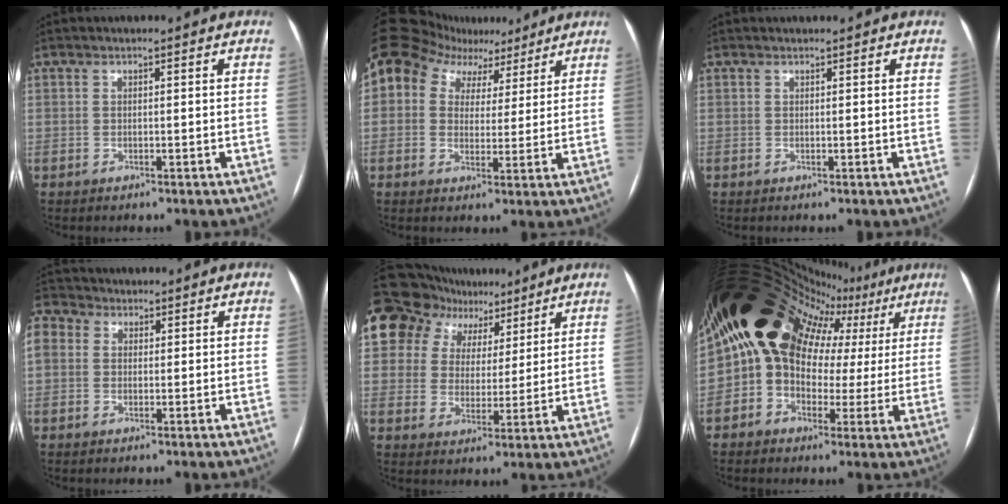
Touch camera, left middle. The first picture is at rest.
{"total": 11.5, "force": [7.5, 7.8, 3.7], "torque": [-0.071, 0.046, 0.107]}
{"total": 0.6, "force": [0.5, 0.3, 0.3], "torque": [-0.010, 0.011, 0.008]}
{"total": 13.9, "force": [4.9, 11.2, 6.7], "torque": [-0.203, 0.071, 0.090]}
{"total": 14.7, "force": [9.4, 10.3, 4.7], "torque": [-0.092, 0.052, 0.151]}
{"total": 20.9, "force": [10.2, 13.6, 12.2], "torque": [-0.214, 0.078, 0.141]}